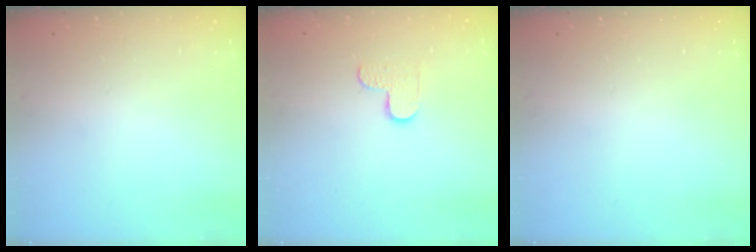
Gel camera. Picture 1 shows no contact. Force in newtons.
{"total": 5.9, "press": 5.8, "slide": 0.6}
{"total": 0.0}